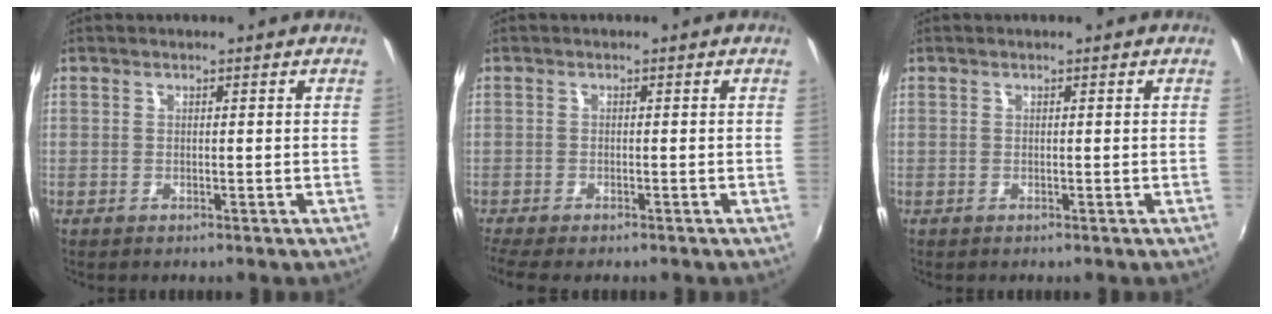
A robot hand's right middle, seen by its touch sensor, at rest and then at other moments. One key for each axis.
{"total": 4.2, "fx": -3.3, "fy": 0.7, "fz": 2.5, "tx": -0.062, "ty": -0.025, "tz": -0.062}
{"total": 0.0}